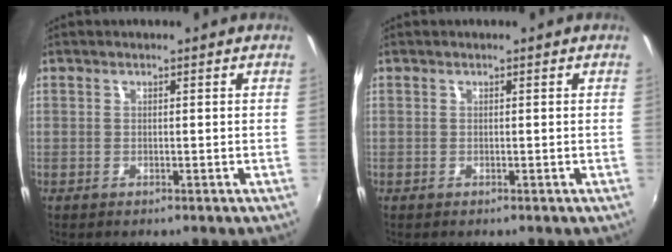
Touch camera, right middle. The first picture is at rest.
{"total": 0.0}